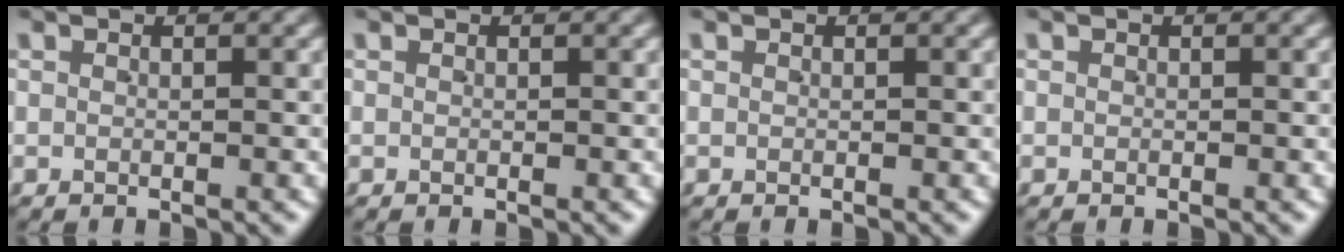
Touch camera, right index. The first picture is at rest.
{"total": 0.0}
{"total": 0.0}
{"total": 0.0}